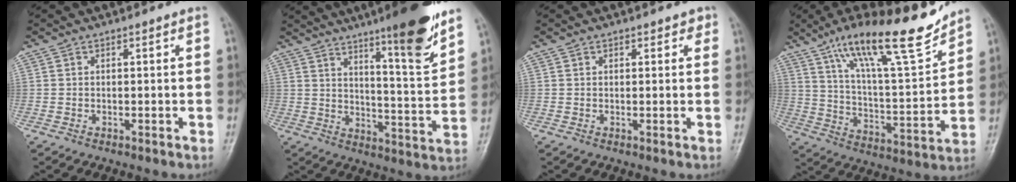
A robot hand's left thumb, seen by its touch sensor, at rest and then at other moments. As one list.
[{"total": 14.9, "force": [10.3, 1.8, 10.7], "torque": [-0.137, -0.070, 0.158]}, {"total": 1.8, "force": [1.0, 1.2, 0.9], "torque": [0.004, -0.001, 0.008]}, {"total": 21.2, "force": [14.9, 4.7, 14.4], "torque": [-0.208, -0.063, 0.251]}]